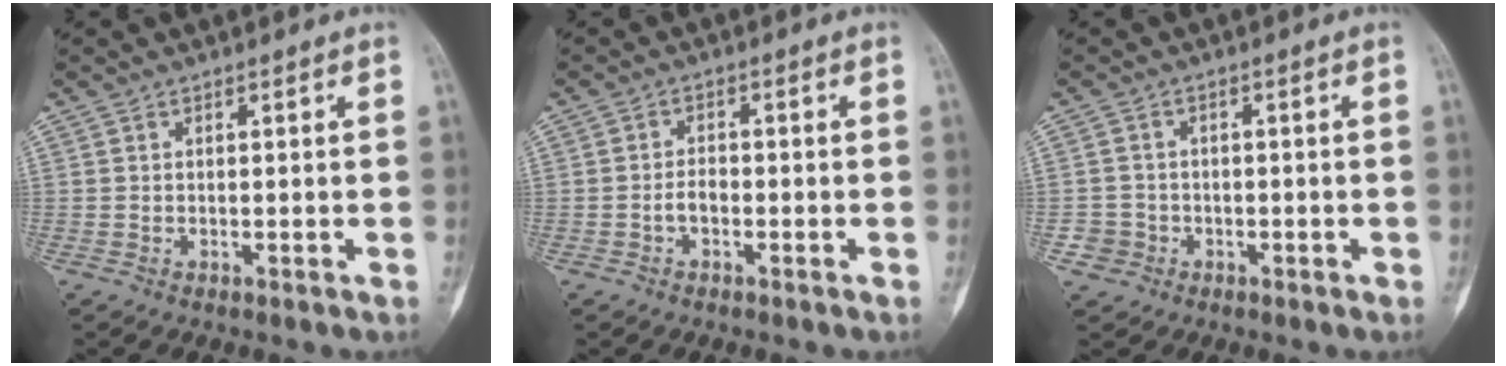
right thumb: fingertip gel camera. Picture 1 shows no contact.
{"total": 2.3, "force": [-1.0, 1.2, 1.7], "torque": [-0.026, 0.011, -0.020]}
{"total": 3.1, "force": [-1.3, 2.9, -0.2], "torque": [0.018, 0.014, -0.026]}